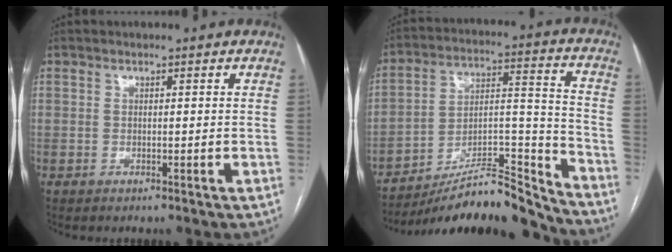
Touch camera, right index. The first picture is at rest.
{"total": 18.5, "force": [-17.4, 1.9, 5.7], "torque": [-0.086, 0.043, -0.282]}